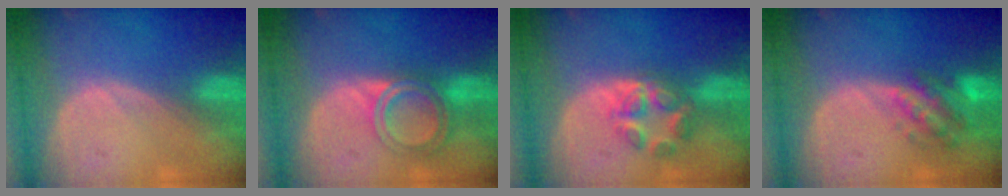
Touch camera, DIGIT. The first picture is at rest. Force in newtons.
{"total": 6.4, "press": 5.4, "slide": 3.5}
{"total": 6.0, "press": 5.5, "slide": 2.2}
{"total": 6.1, "press": 5.7, "slide": 2.3}